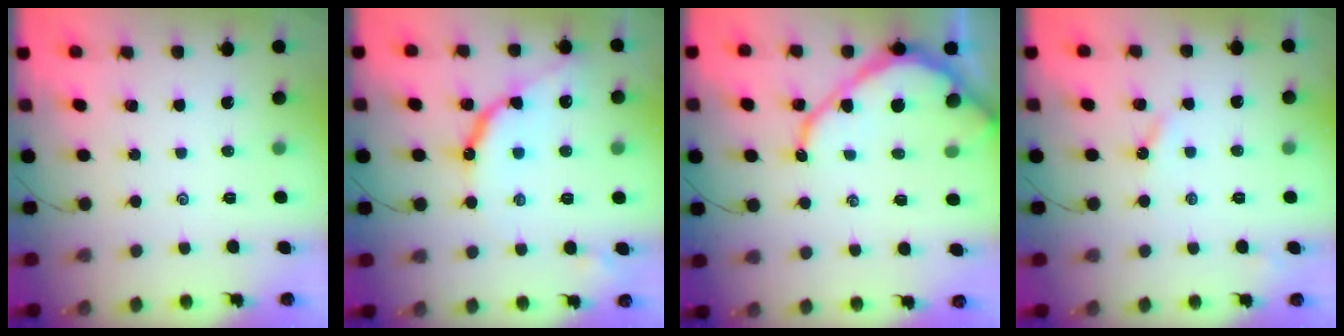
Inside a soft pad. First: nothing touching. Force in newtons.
{"total": 10.8, "press": 10.8, "slide": 0.7}
{"total": 11.6, "press": 11.6, "slide": 0.8}
{"total": 2.9, "press": 2.8, "slide": 0.3}